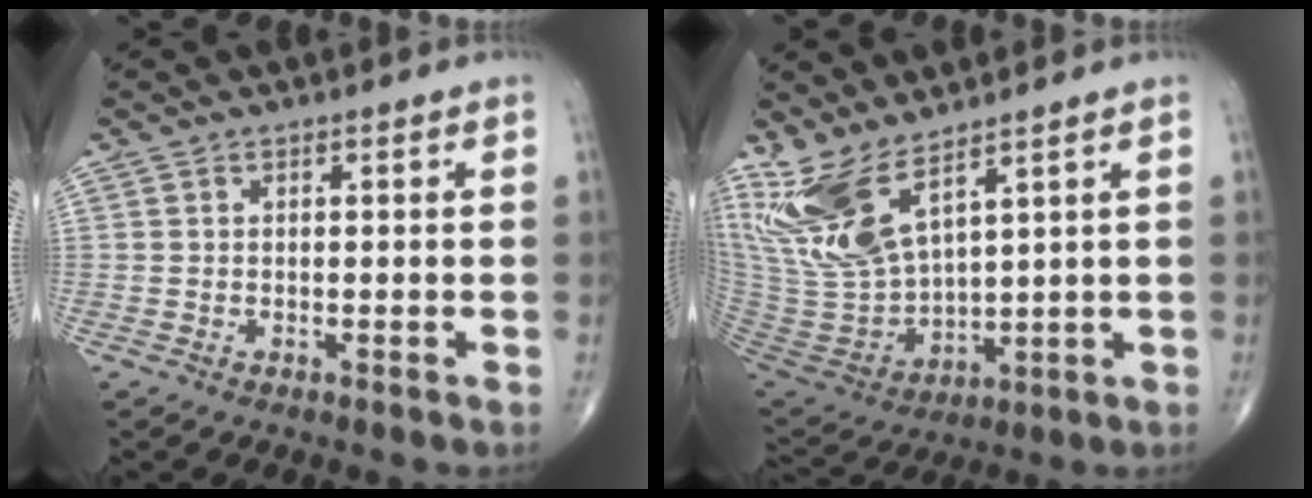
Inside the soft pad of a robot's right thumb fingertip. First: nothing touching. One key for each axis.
{"total": 14.3, "fx": 9.5, "fy": 4.9, "fz": 9.6, "tx": -0.198, "ty": -0.057, "tz": 0.211}